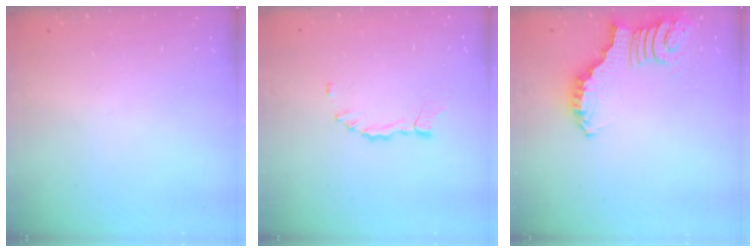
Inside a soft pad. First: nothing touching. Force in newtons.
{"total": 1.5, "press": 1.5, "slide": 0.3}
{"total": 2.5, "press": 2.5, "slide": 0.5}